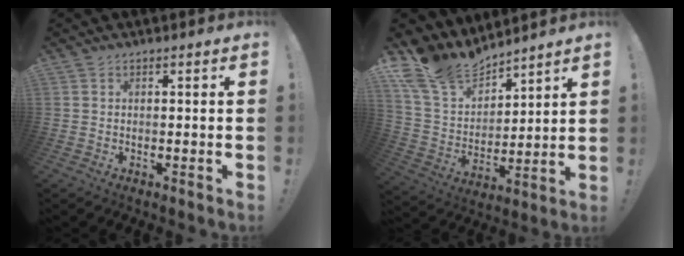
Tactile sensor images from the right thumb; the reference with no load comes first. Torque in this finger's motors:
{"motor_torque": [0.47, 2.17, 0.68, 0.72, 0.07]}